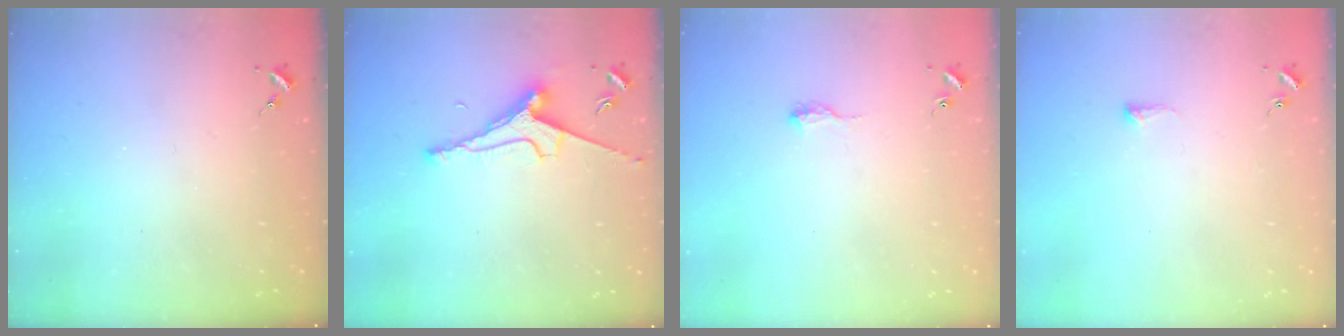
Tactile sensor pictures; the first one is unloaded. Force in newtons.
{"total": 8.0, "press": 8.0, "slide": 1.2}
{"total": 6.9, "press": 6.9, "slide": 0.9}
{"total": 4.3, "press": 4.3, "slide": 0.7}